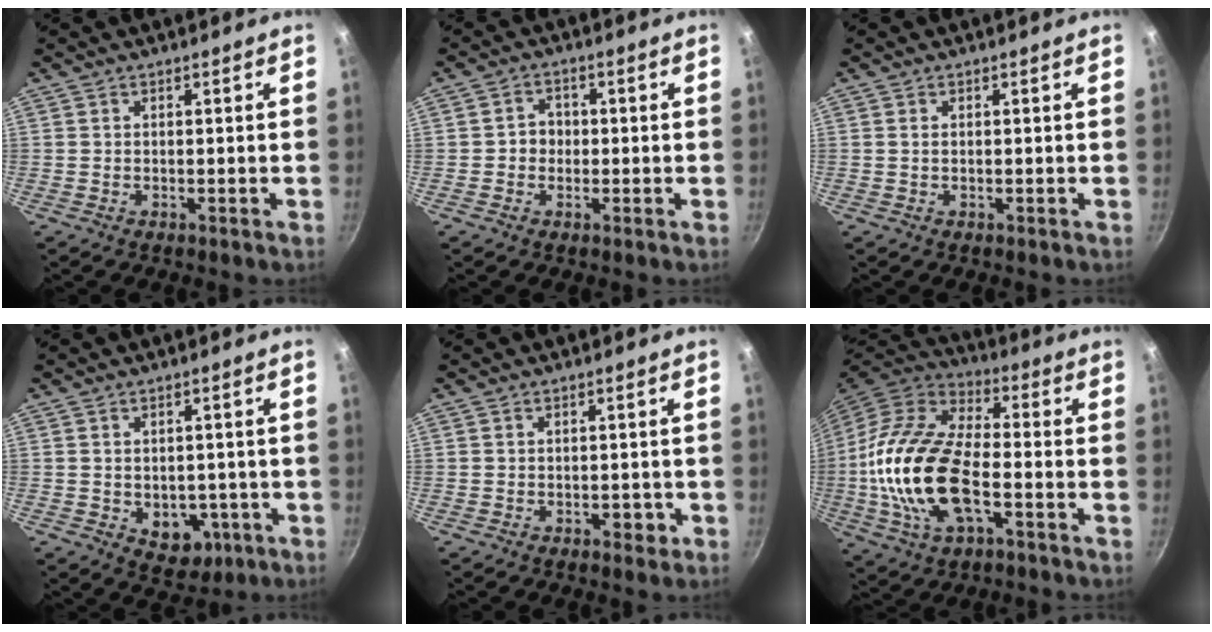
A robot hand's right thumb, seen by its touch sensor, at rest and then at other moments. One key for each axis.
{"total": 3.3, "fx": -0.4, "fy": 3.0, "fz": 1.4, "tx": 0.002, "ty": 0.010, "tz": -0.010}
{"total": 0.6, "fx": 0.1, "fy": 0.3, "fz": 0.5, "tx": -0.009, "ty": 0.001, "tz": 0.001}
{"total": 7.3, "fx": -2.0, "fy": 5.4, "fz": 4.6, "tx": -0.033, "ty": 0.005, "tz": -0.012}
{"total": 2.4, "fx": -0.9, "fy": 1.5, "fz": 1.6, "tx": -0.004, "ty": 0.010, "tz": -0.008}
{"total": 21.7, "fx": -4.1, "fy": 11.0, "fz": 18.3, "tx": -0.354, "ty": 0.027, "tz": -0.085}